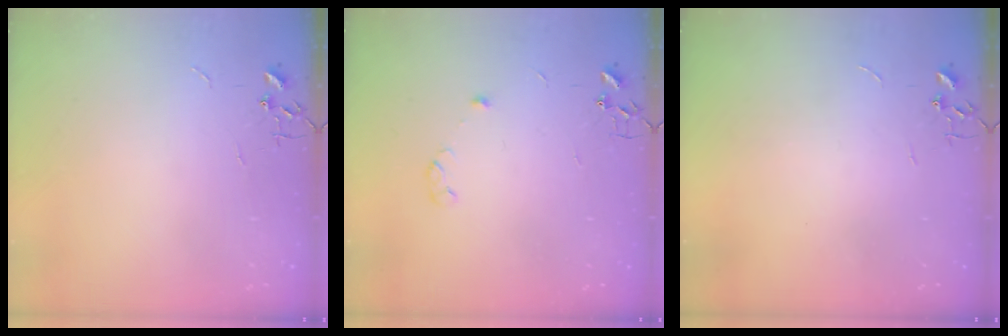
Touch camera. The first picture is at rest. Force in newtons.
{"total": 4.3, "press": 4.2, "slide": 0.7}
{"total": 0.0}